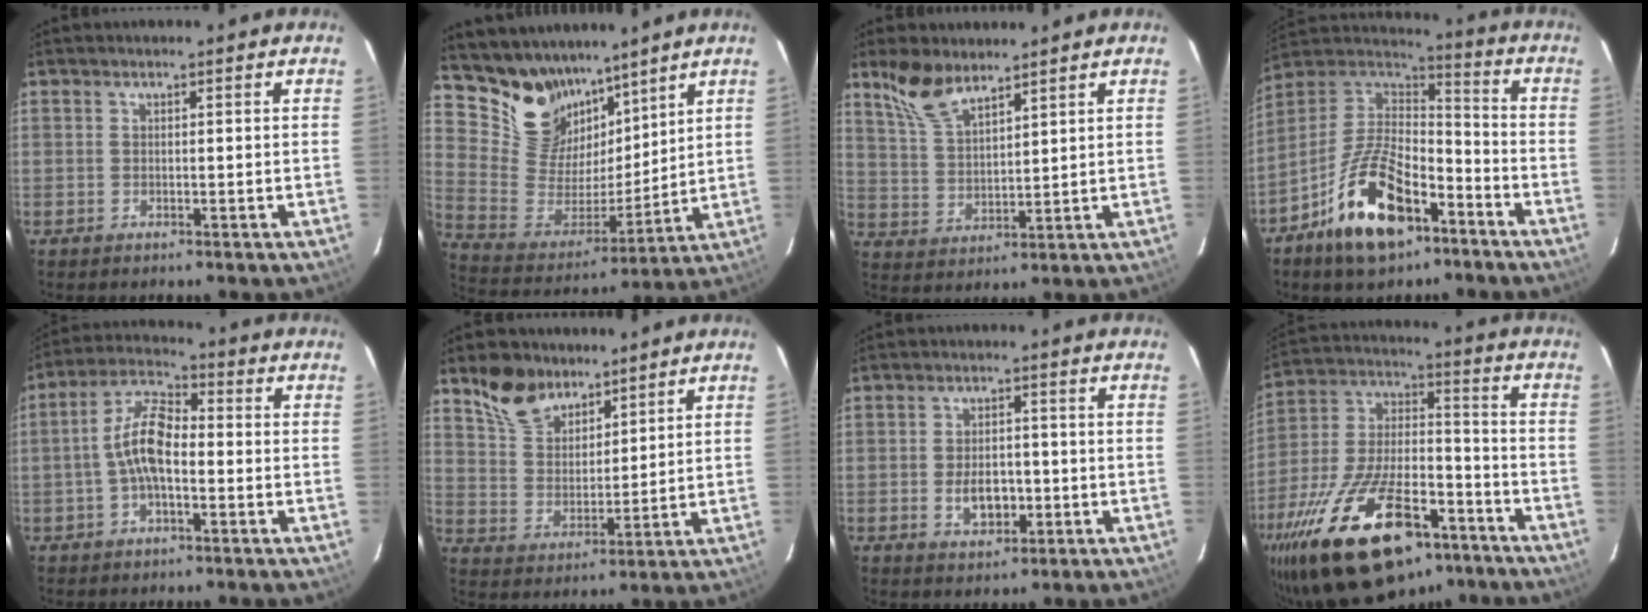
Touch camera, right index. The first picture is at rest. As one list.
[{"total": 16.2, "force": [12.2, 9.2, 5.2], "torque": [-0.126, 0.005, 0.246]}, {"total": 8.3, "force": [6.4, 3.1, 4.3], "torque": [-0.087, 0.011, 0.134]}, {"total": 18.7, "force": [-10.2, 8.9, 12.9], "torque": [-0.258, -0.002, -0.179]}, {"total": 9.1, "force": [-1.6, 3.9, 8.0], "torque": [-0.169, 0.019, -0.033]}, {"total": 10.2, "force": [7.6, 5.6, 3.9], "torque": [-0.081, 0.024, 0.149]}, {"total": 5.9, "force": [-1.5, 3.7, 4.3], "torque": [-0.085, 0.001, -0.019]}, {"total": 29.3, "force": [-18.3, 12.7, 19.1], "torque": [-0.370, -0.011, -0.288]}]